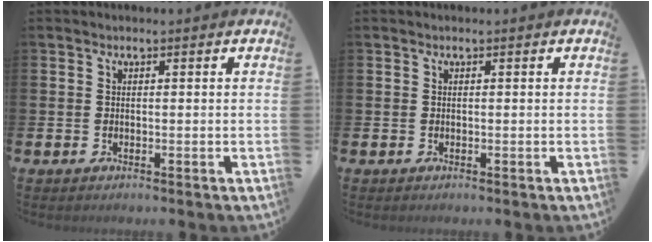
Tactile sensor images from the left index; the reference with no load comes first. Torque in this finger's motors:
{"motor_torque": [0.00, 0.00, 0.00, 0.01]}